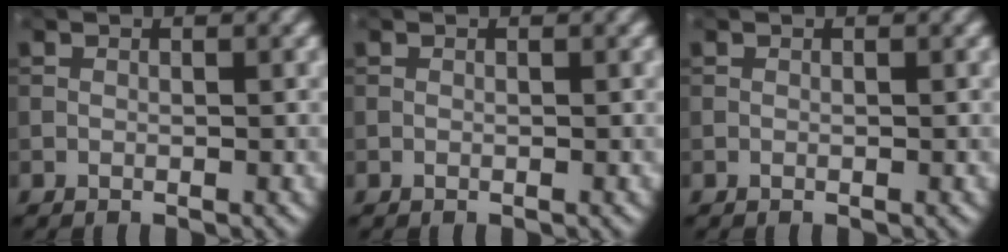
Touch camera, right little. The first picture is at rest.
{"total": 0.0}
{"total": 0.0}